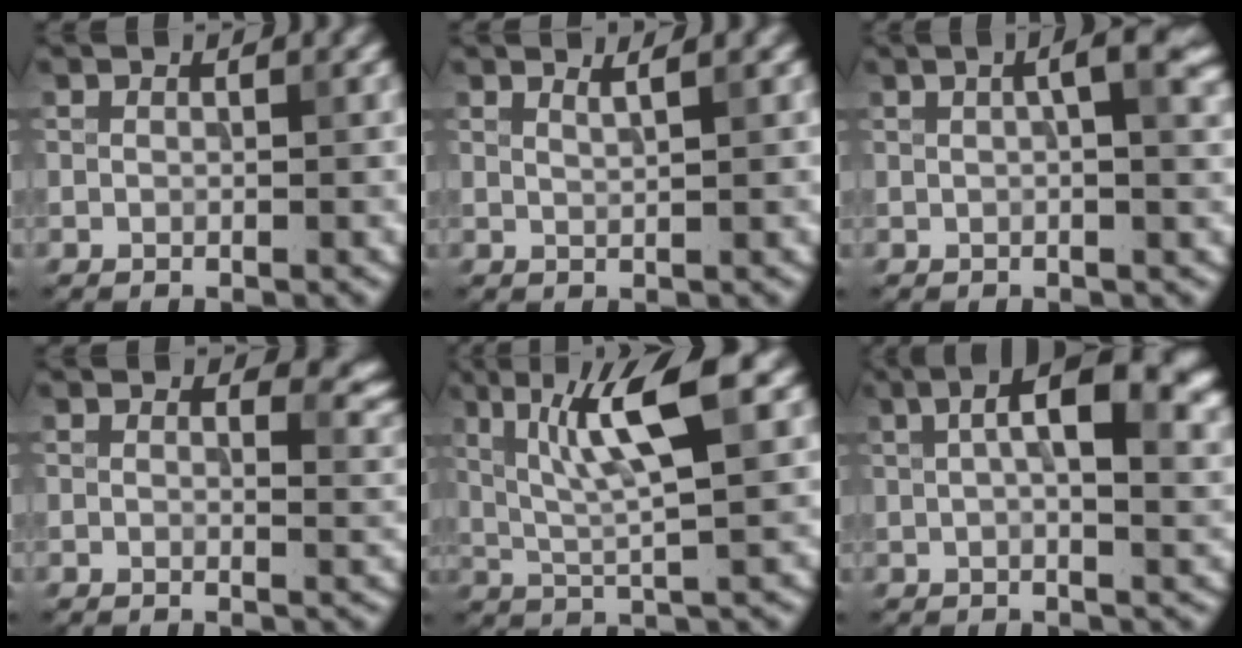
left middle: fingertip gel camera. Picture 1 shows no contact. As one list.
[{"total": 1.6, "force": [1.2, 0.5, 1.0], "torque": [-0.006, 0.005, 0.010]}, {"total": 4.9, "force": [1.5, 1.6, 4.4], "torque": [-0.045, 0.017, 0.013]}, {"total": 3.0, "force": [1.7, 1.3, 2.1], "torque": [-0.025, -0.005, 0.024]}, {"total": 7.4, "force": [2.6, 1.2, 6.8], "torque": [-0.127, 0.008, 0.046]}, {"total": 9.5, "force": [2.7, 3.9, 8.2], "torque": [-0.115, 0.013, 0.035]}]